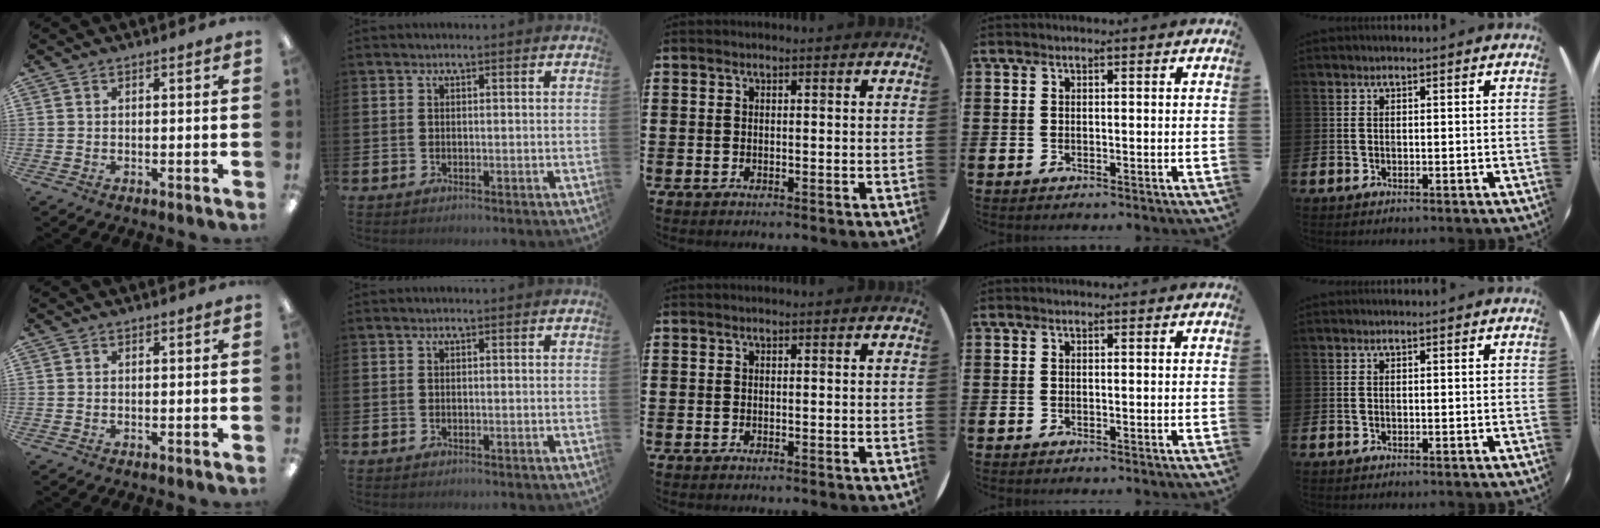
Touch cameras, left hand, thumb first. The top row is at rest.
{}